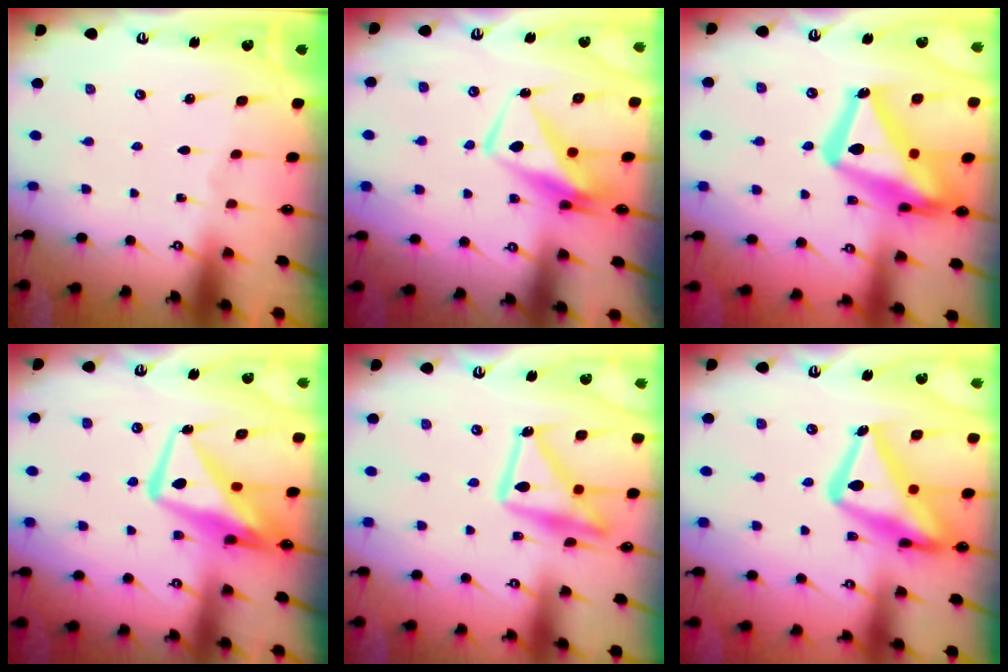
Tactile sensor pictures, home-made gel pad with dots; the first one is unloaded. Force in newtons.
{"total": 8.5, "press": 8.3, "slide": 1.5}
{"total": 21.2, "press": 21.1, "slide": 2.1}
{"total": 13.2, "press": 13.1, "slide": 1.4}
{"total": 17.7, "press": 17.6, "slide": 1.1}
{"total": 21.7, "press": 21.6, "slide": 1.7}